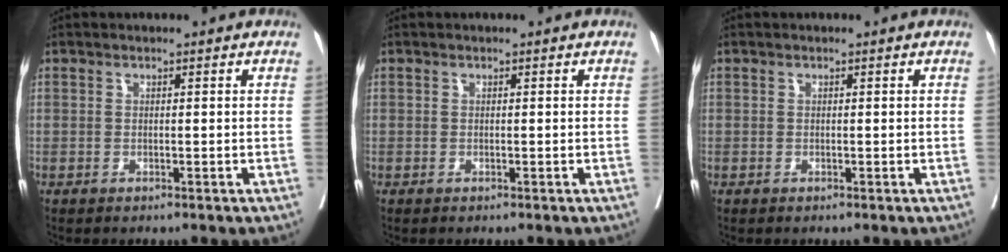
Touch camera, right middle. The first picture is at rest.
{"total": 0.0}
{"total": 0.0}